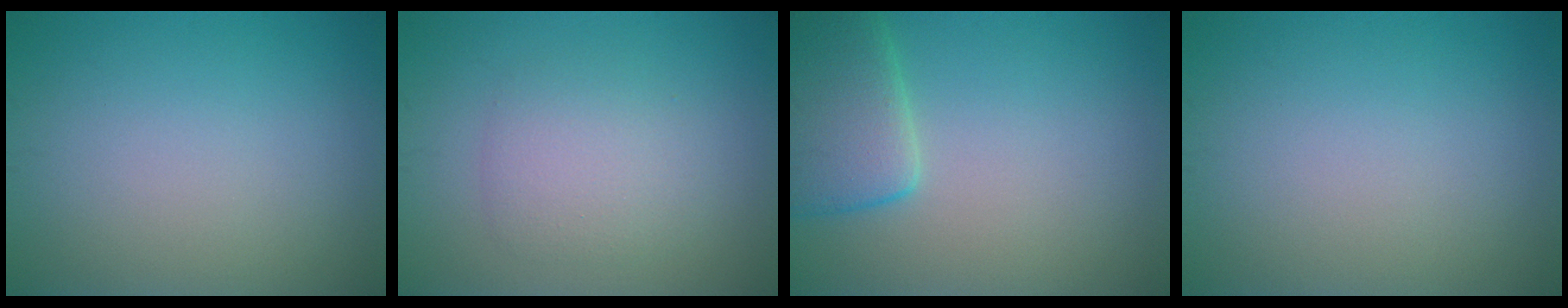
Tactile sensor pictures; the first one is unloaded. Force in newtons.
{"total": 2.9, "press": 2.9, "slide": 0.2}
{"total": 5.2, "press": 5.2, "slide": 0.4}
{"total": 0.0}